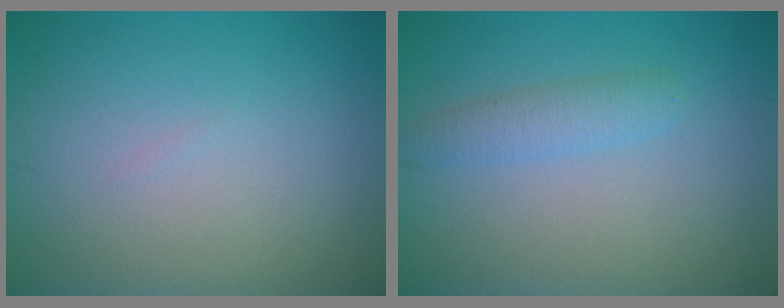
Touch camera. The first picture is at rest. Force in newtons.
{"total": 1.9, "press": 1.9, "slide": 0.1}